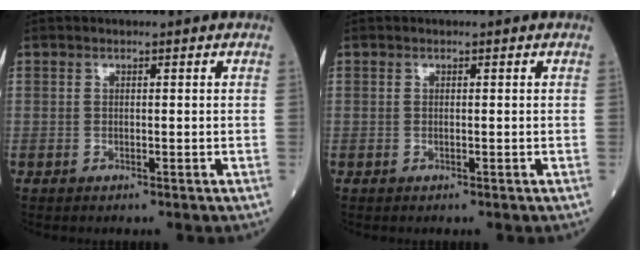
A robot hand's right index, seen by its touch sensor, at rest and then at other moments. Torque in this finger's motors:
{"motor_torque": [0.18, -0.01, 0.08, 0.01]}